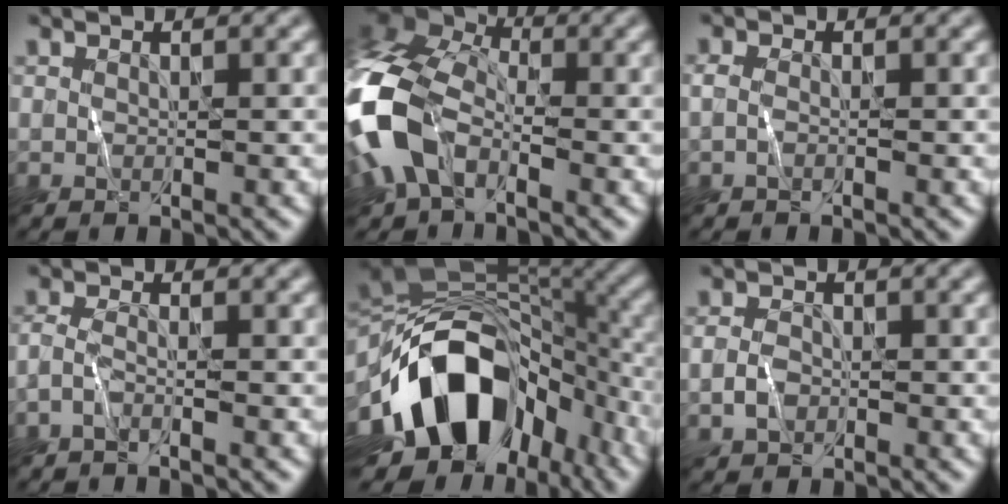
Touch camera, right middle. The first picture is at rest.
{"total": 11.4, "force": [-3.0, 7.2, 8.2], "torque": [-0.214, -0.004, -0.075]}
{"total": 0.7, "force": [-0.3, 0.3, 0.6], "torque": [-0.015, 0.003, -0.009]}
{"total": 1.4, "force": [-1.0, 0.2, 1.0], "torque": [-0.026, 0.001, -0.028]}
{"total": 15.9, "force": [-5.6, 10.0, 11.0], "torque": [-0.183, 0.008, -0.102]}
{"total": 1.7, "force": [-0.5, 1.3, 1.1], "torque": [-0.023, 0.003, -0.015]}